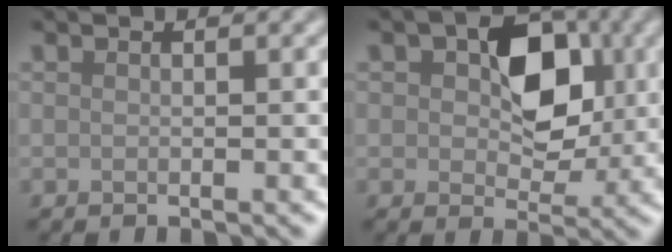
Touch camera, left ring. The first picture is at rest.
{"total": 6.6, "force": [1.2, 4.4, 4.8], "torque": [-0.065, 0.002, 0.013]}